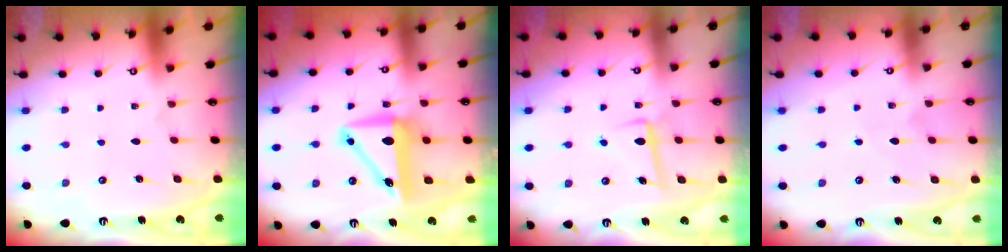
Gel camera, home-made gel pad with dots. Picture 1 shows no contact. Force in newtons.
{"total": 10.7, "press": 10.5, "slide": 2.4}
{"total": 6.0, "press": 5.8, "slide": 1.2}
{"total": 4.6, "press": 4.6, "slide": 0.5}